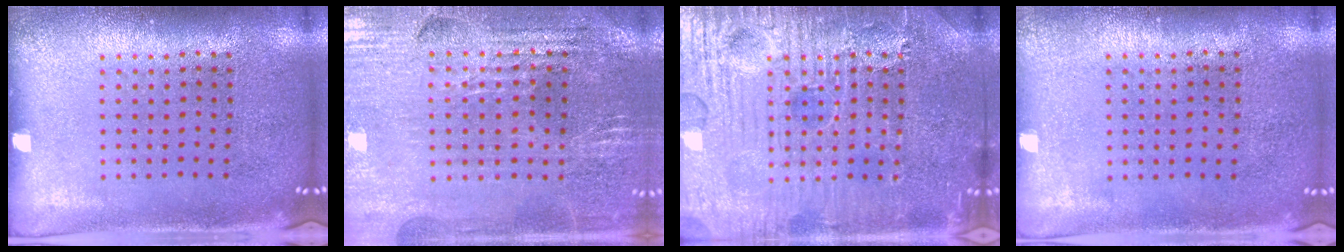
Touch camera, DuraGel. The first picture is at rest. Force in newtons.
{"total": 2.9, "press": 2.8, "slide": 0.4}
{"total": 7.6, "press": 7.5, "slide": 0.8}
{"total": 0.0}